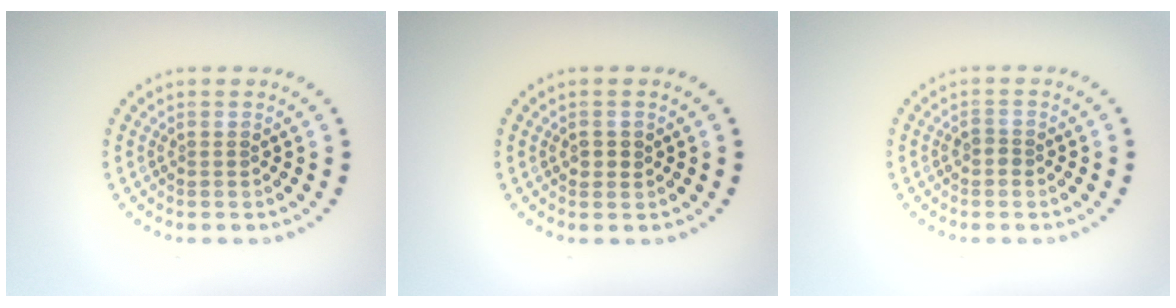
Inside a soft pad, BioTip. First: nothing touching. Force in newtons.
{"total": 1.0, "press": 1.0, "slide": 0.2}
{"total": 1.0, "press": 0.9, "slide": 0.4}